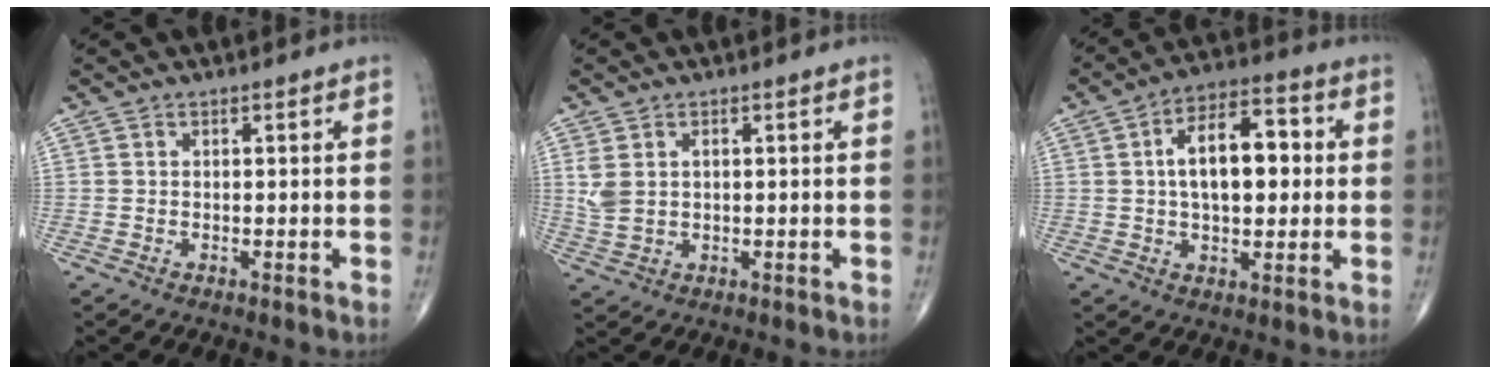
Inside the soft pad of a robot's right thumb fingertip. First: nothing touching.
{"total": 4.5, "force": [1.0, 2.9, 3.3], "torque": [-0.082, 0.007, 0.027]}
{"total": 13.2, "force": [1.5, 7.0, 11.1], "torque": [-0.157, 0.022, 0.017]}